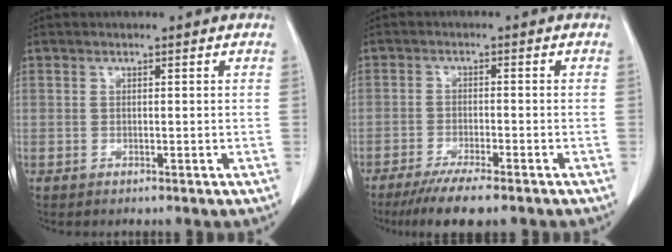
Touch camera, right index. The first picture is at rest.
{"total": 7.6, "force": [-5.8, 0.6, 4.8], "torque": [-0.074, -0.016, -0.091]}